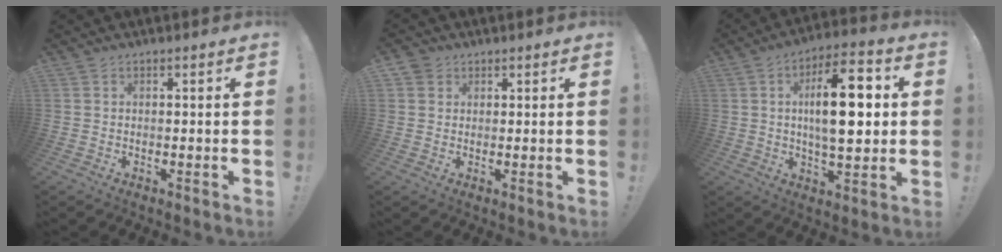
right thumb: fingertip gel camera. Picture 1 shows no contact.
{"total": 2.9, "force": [1.5, 2.4, 0.4], "torque": [0.001, -0.007, 0.027]}
{"total": 17.7, "force": [2.0, 7.6, 15.9], "torque": [-0.252, 0.000, 0.020]}